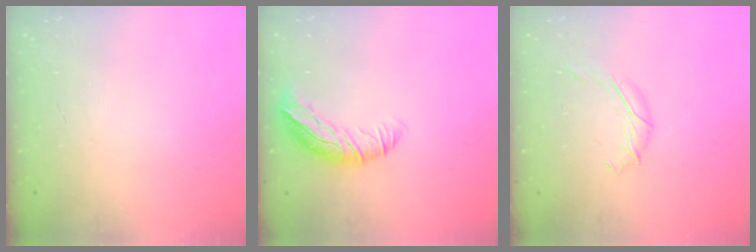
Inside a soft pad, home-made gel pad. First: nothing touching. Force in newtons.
{"total": 9.4, "press": 9.1, "slide": 2.4}
{"total": 6.7, "press": 6.7, "slide": 0.7}